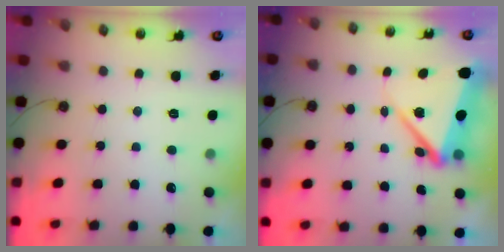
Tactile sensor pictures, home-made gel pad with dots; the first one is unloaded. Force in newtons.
{"total": 10.0, "press": 9.9, "slide": 1.7}